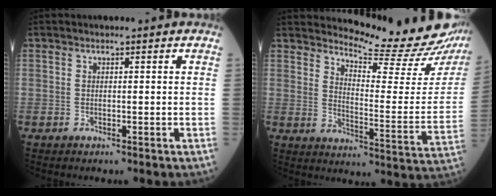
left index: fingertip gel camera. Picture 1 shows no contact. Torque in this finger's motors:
{"motor_torque": [1.06, -1.08, 0.38, 0.06]}